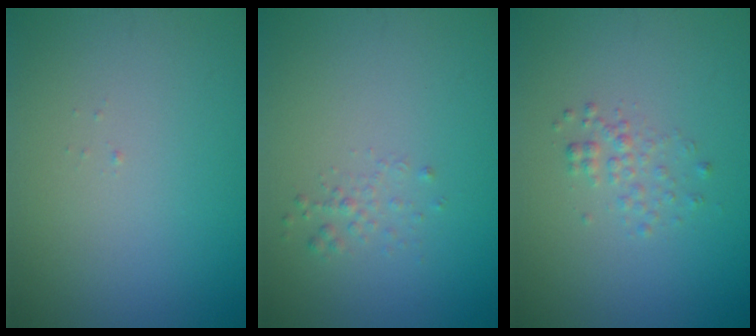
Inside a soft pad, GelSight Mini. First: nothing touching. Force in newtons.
{"total": 1.0, "press": 1.0, "slide": 0.1}
{"total": 1.4, "press": 1.4, "slide": 0.1}